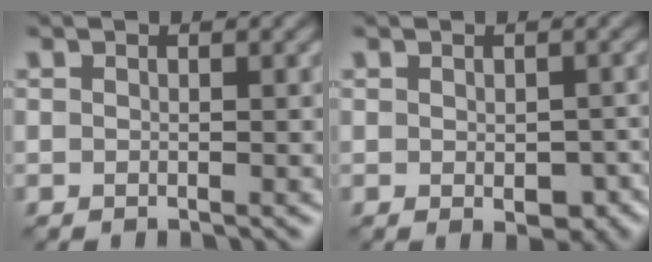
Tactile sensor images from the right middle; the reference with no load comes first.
{"total": 3.3, "force": [-0.9, 1.7, 2.7], "torque": [-0.035, -0.011, -0.004]}